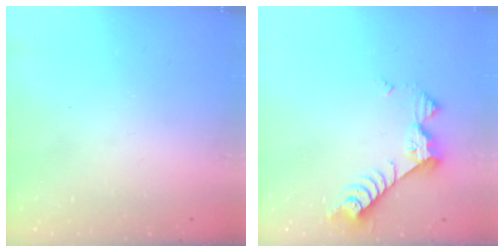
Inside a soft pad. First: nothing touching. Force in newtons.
{"total": 8.6, "press": 8.5, "slide": 0.8}